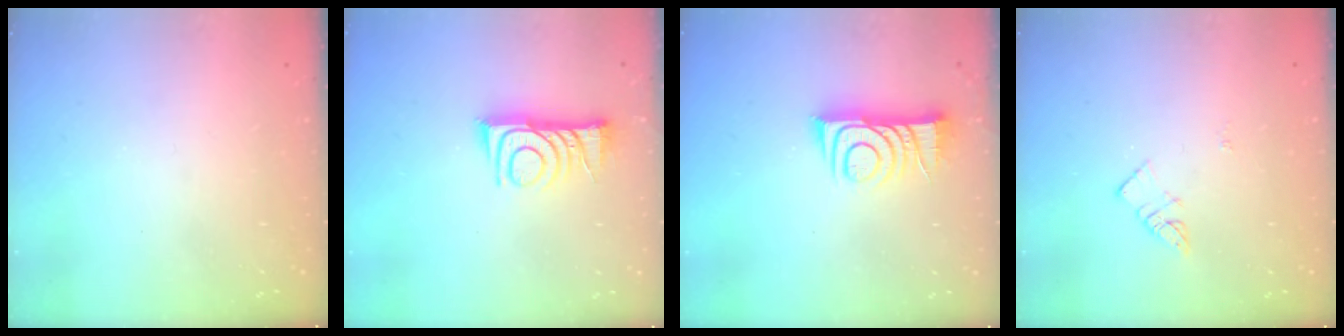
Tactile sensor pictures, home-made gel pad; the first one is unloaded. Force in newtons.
{"total": 10.3, "press": 10.3, "slide": 0.6}
{"total": 9.3, "press": 9.3, "slide": 0.6}
{"total": 3.1, "press": 3.1, "slide": 0.3}